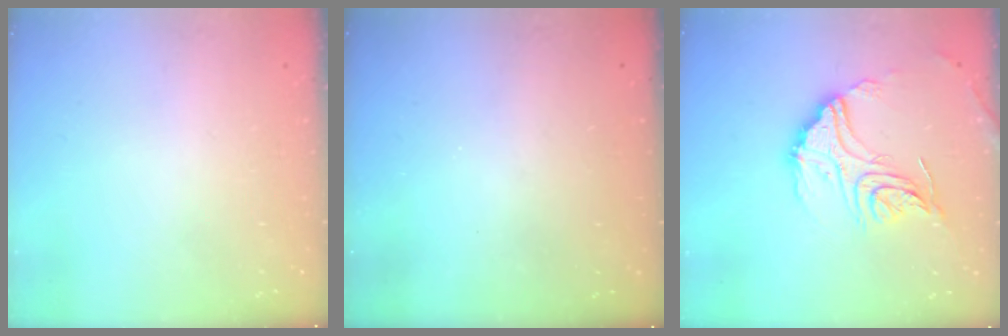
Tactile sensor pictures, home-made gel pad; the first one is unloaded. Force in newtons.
{"total": 3.2, "press": 3.2, "slide": 0.1}
{"total": 19.3, "press": 19.2, "slide": 1.9}